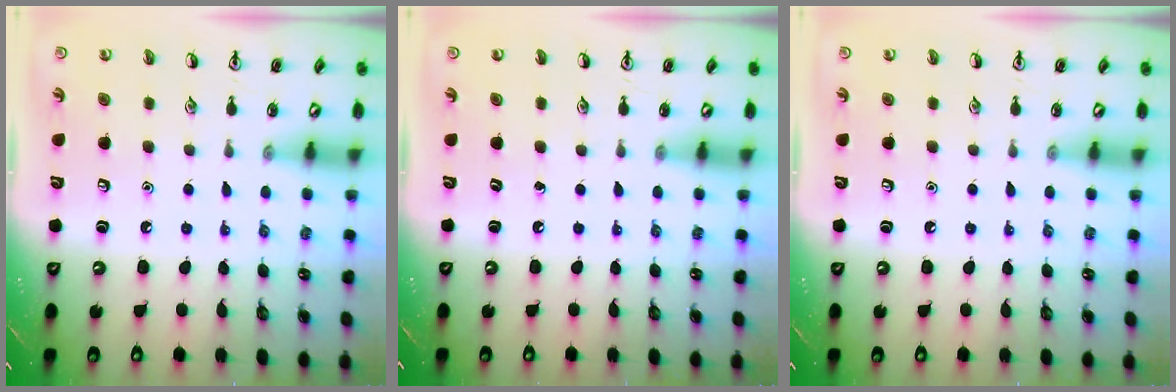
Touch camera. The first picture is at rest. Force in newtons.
{"total": 0.0}
{"total": 0.0}